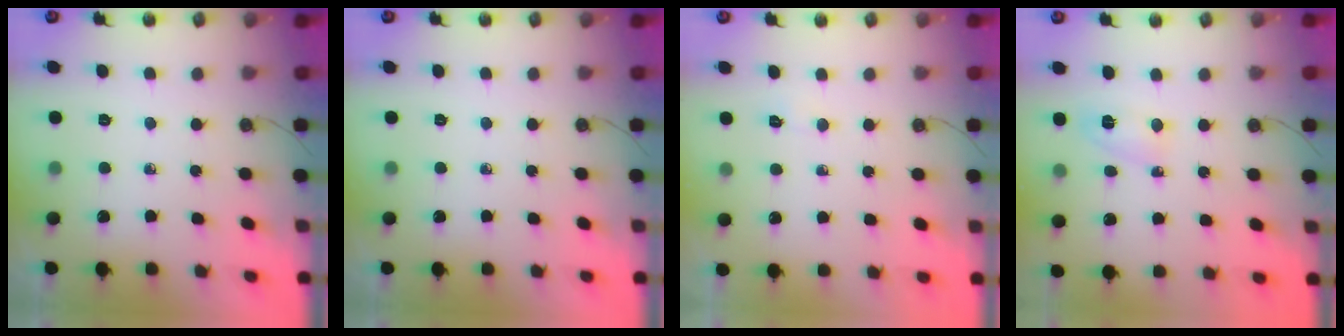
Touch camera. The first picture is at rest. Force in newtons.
{"total": 0.0}
{"total": 2.5, "press": 2.5, "slide": 0.3}
{"total": 3.6, "press": 3.4, "slide": 1.2}